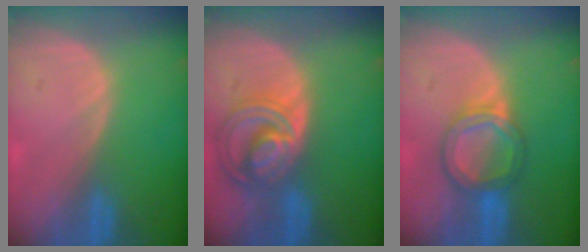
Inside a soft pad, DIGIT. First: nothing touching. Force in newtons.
{"total": 8.7, "press": 7.5, "slide": 4.4}
{"total": 6.0, "press": 5.4, "slide": 2.5}